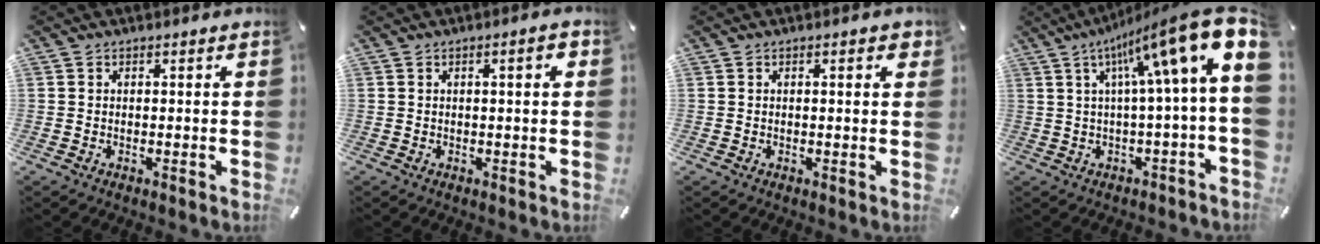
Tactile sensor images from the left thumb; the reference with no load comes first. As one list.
[{"total": 2.7, "force": [0.6, 0.4, 2.6], "torque": [-0.042, 0.002, 0.006]}, {"total": 2.1, "force": [0.6, 0.6, 1.9], "torque": [-0.023, -0.002, 0.005]}, {"total": 18.1, "force": [7.9, 1.9, 16.1], "torque": [-0.254, -0.068, 0.117]}]